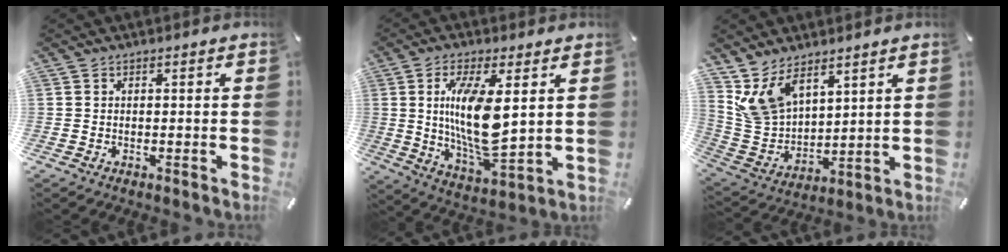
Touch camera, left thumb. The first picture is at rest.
{"total": 14.8, "force": [2.8, 4.9, 13.7], "torque": [-0.275, -0.026, 0.037]}
{"total": 10.4, "force": [7.7, 5.8, 4.0], "torque": [-0.121, -0.039, 0.151]}